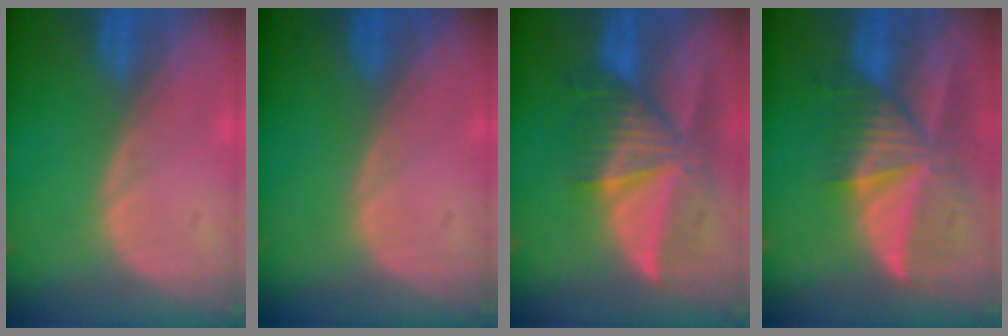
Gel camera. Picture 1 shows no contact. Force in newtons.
{"total": 0.0}
{"total": 9.2, "press": 8.3, "slide": 4.0}
{"total": 9.9, "press": 8.7, "slide": 4.7}